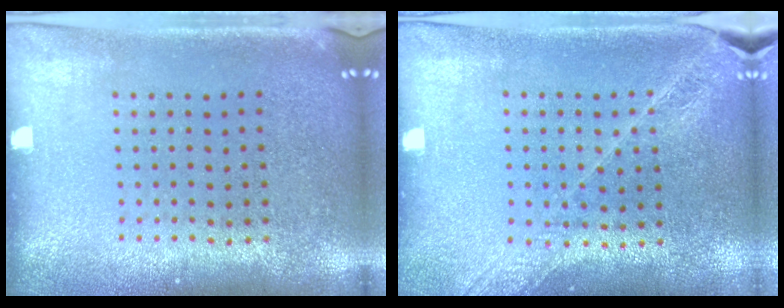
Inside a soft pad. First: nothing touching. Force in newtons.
{"total": 1.6, "press": 1.5, "slide": 0.4}